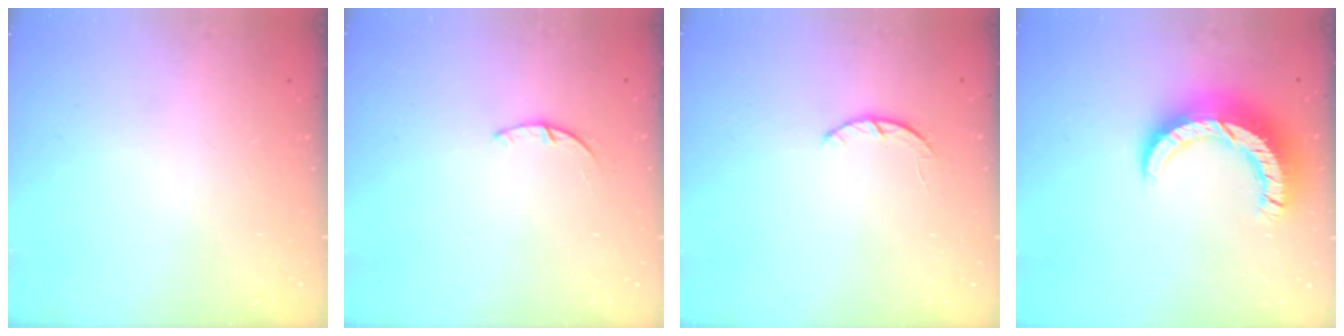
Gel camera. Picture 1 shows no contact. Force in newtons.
{"total": 1.4, "press": 1.4, "slide": 0.3}
{"total": 2.5, "press": 2.5, "slide": 0.5}
{"total": 12.0, "press": 12.0, "slide": 1.2}